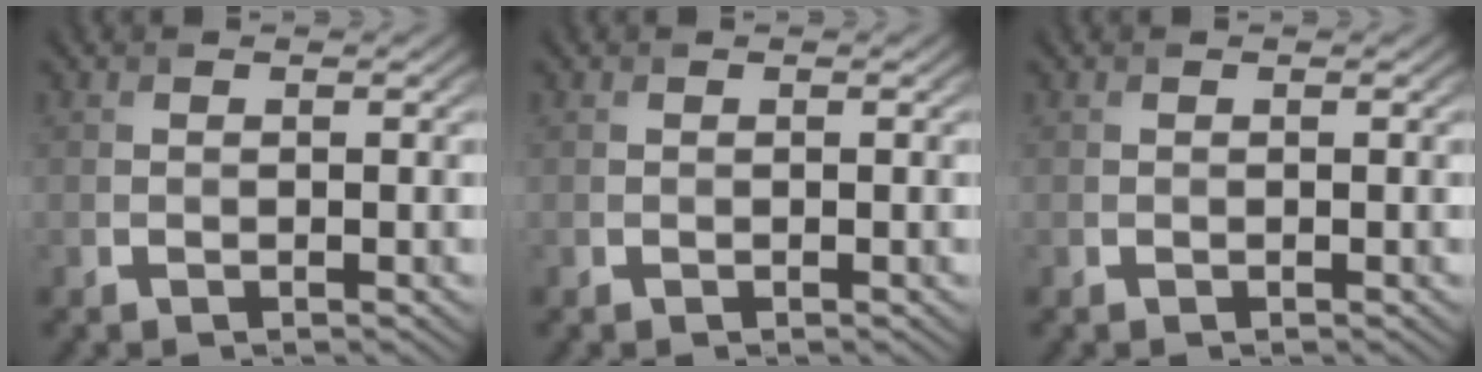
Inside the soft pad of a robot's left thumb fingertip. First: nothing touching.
{"total": 0.0}
{"total": 0.0}